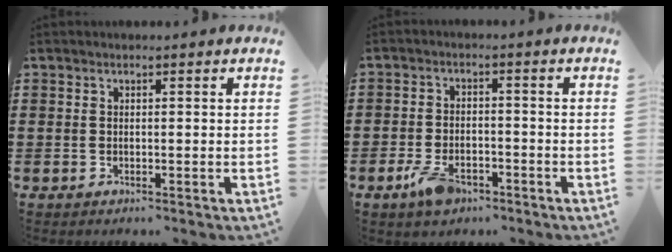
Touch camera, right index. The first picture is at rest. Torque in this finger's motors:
{"motor_torque": [1.28, -0.57, 0.31, 0.08]}